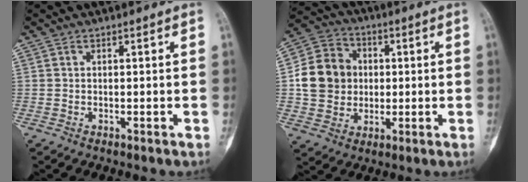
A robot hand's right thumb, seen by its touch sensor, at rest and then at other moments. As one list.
[{"total": 13.1, "force": [0.6, 11.4, 6.4], "torque": [-0.096, 0.018, 0.008]}]